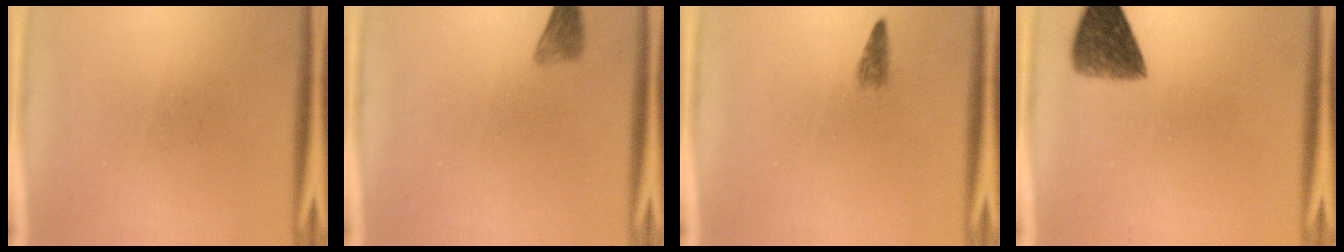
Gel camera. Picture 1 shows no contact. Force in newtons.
{"total": 2.1}
{"total": 1.4}
{"total": 6.7}